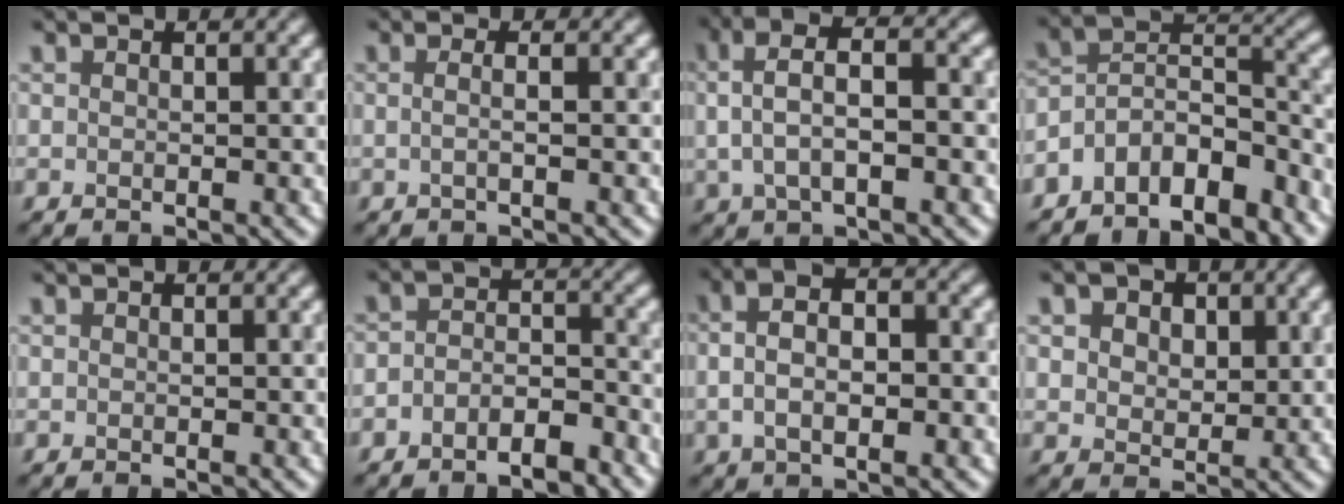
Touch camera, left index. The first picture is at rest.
{"total": 1.9, "force": [0.3, 0.9, 1.7], "torque": [-0.012, -0.004, -0.017]}
{"total": 5.4, "force": [0.6, 2.3, 4.9], "torque": [-0.093, 0.015, 0.008]}
{"total": 7.8, "force": [-5.4, 3.6, 4.3], "torque": [-0.057, 0.008, -0.104]}
{"total": 0.0}
{"total": 4.0, "force": [-2.6, 1.9, 2.5], "torque": [-0.039, 0.004, -0.047]}
{"total": 6.2, "force": [-0.2, 3.0, 5.4], "torque": [-0.092, 0.015, -0.004]}
{"total": 5.7, "force": [2.8, 3.9, 3.1], "torque": [-0.058, 0.016, 0.028]}